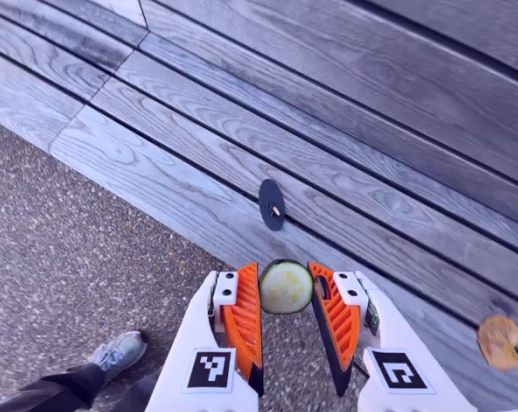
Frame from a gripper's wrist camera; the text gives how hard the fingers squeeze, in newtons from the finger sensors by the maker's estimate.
{"total": 7.5, "left": 7.5, "right": 7.4}